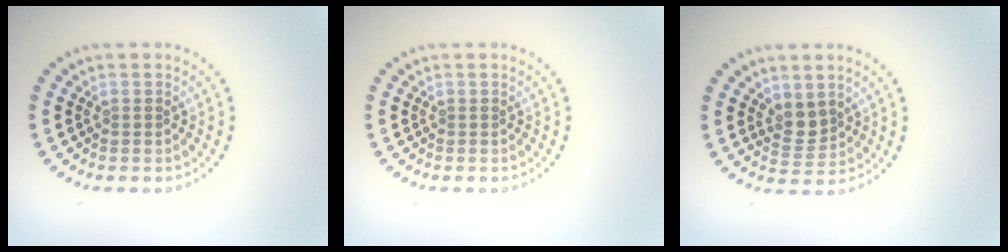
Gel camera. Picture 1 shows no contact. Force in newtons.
{"total": 0.0}
{"total": 2.1, "press": 1.8, "slide": 1.2}